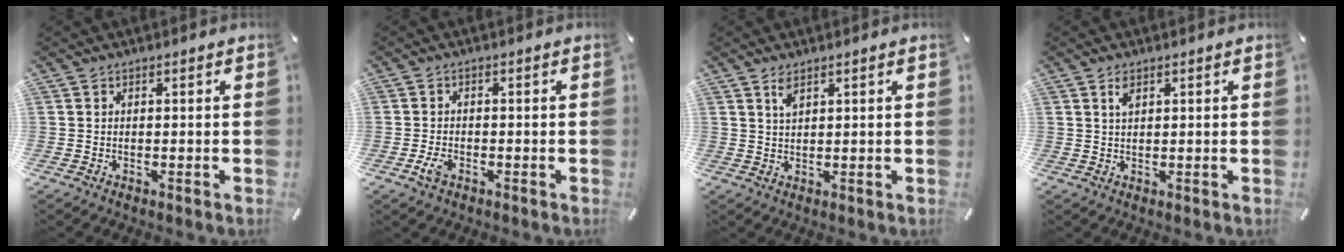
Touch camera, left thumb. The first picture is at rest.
{"total": 2.9, "force": [-1.3, 1.8, 1.9], "torque": [-0.046, 0.000, -0.025]}
{"total": 2.5, "force": [1.7, 0.9, 1.7], "torque": [-0.038, 0.001, 0.031]}
{"total": 2.1, "force": [1.2, 1.0, 1.4], "torque": [-0.033, 0.001, 0.021]}